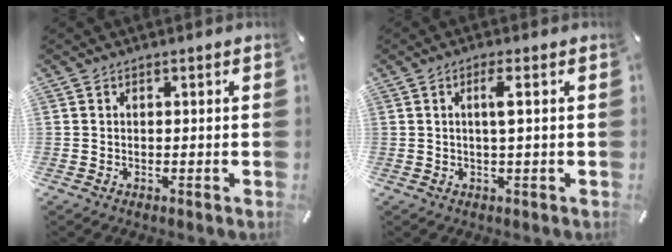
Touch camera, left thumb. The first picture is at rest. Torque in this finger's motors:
{"motor_torque": [0.14, -0.25, 0.15, 0.17, 0.04]}